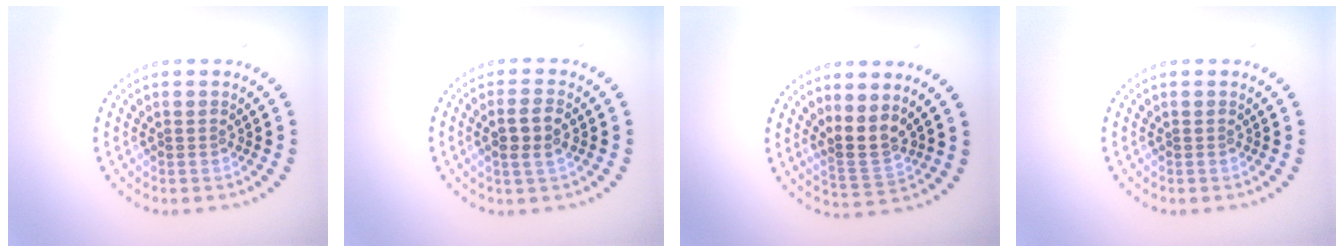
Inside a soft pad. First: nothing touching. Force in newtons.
{"total": 2.3, "press": 2.2, "slide": 0.7}
{"total": 2.7, "press": 2.0, "slide": 1.7}
{"total": 0.0}